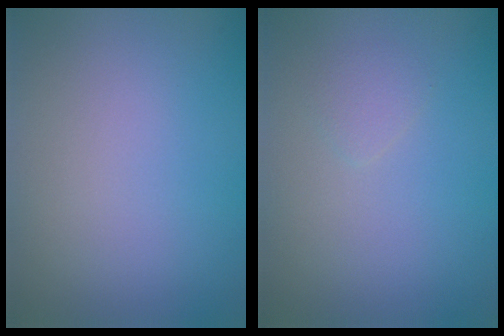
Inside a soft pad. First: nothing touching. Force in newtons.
{"total": 0.8, "press": 0.8, "slide": 0.1}